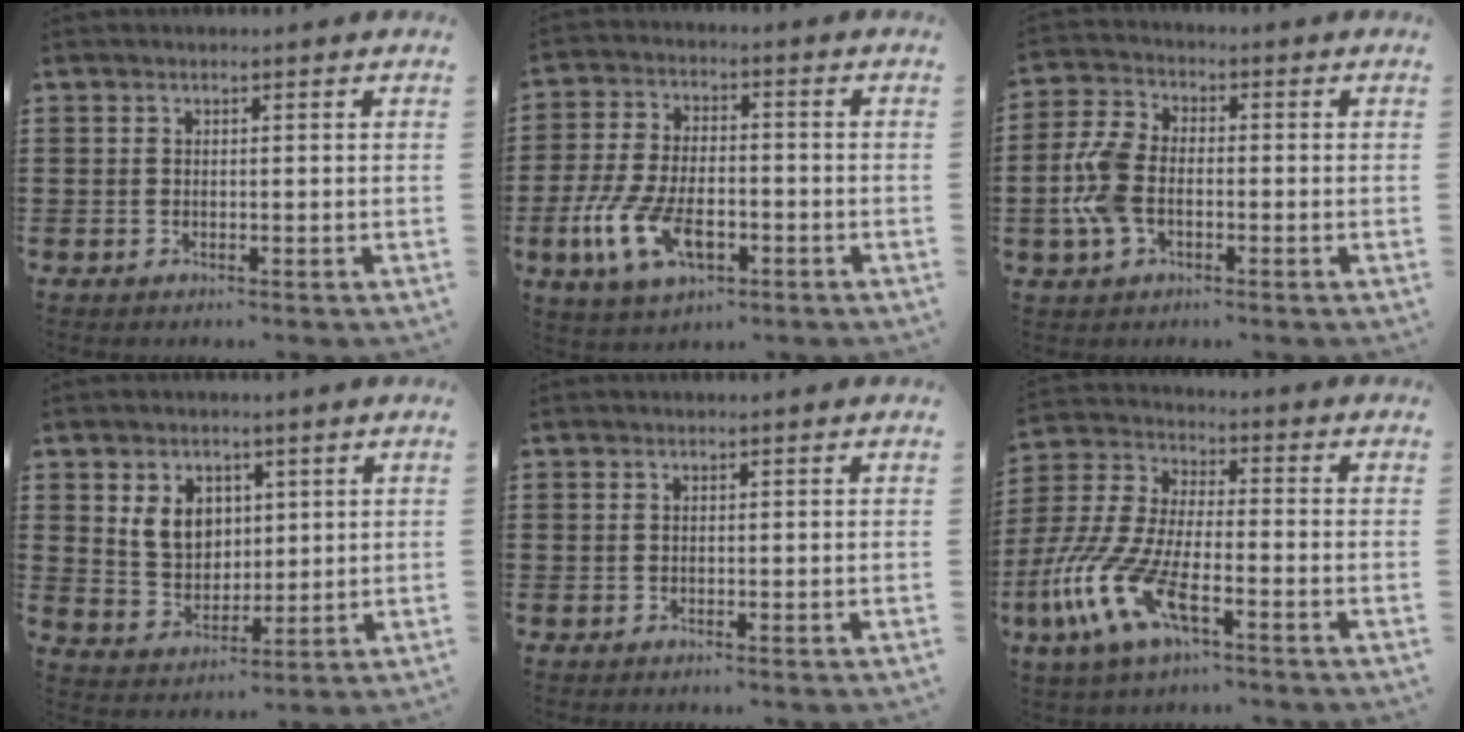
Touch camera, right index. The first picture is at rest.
{"total": 10.0, "force": [-4.2, 5.1, 7.6], "torque": [-0.182, -0.004, -0.082]}
{"total": 7.3, "force": [-1.5, 4.6, 5.4], "torque": [-0.152, -0.003, -0.040]}
{"total": 6.4, "force": [2.3, 5.1, 3.1], "torque": [-0.073, 0.013, 0.041]}
{"total": 0.0}
{"total": 12.1, "force": [-6.1, 4.2, 9.5], "torque": [-0.244, -0.014, -0.129]}